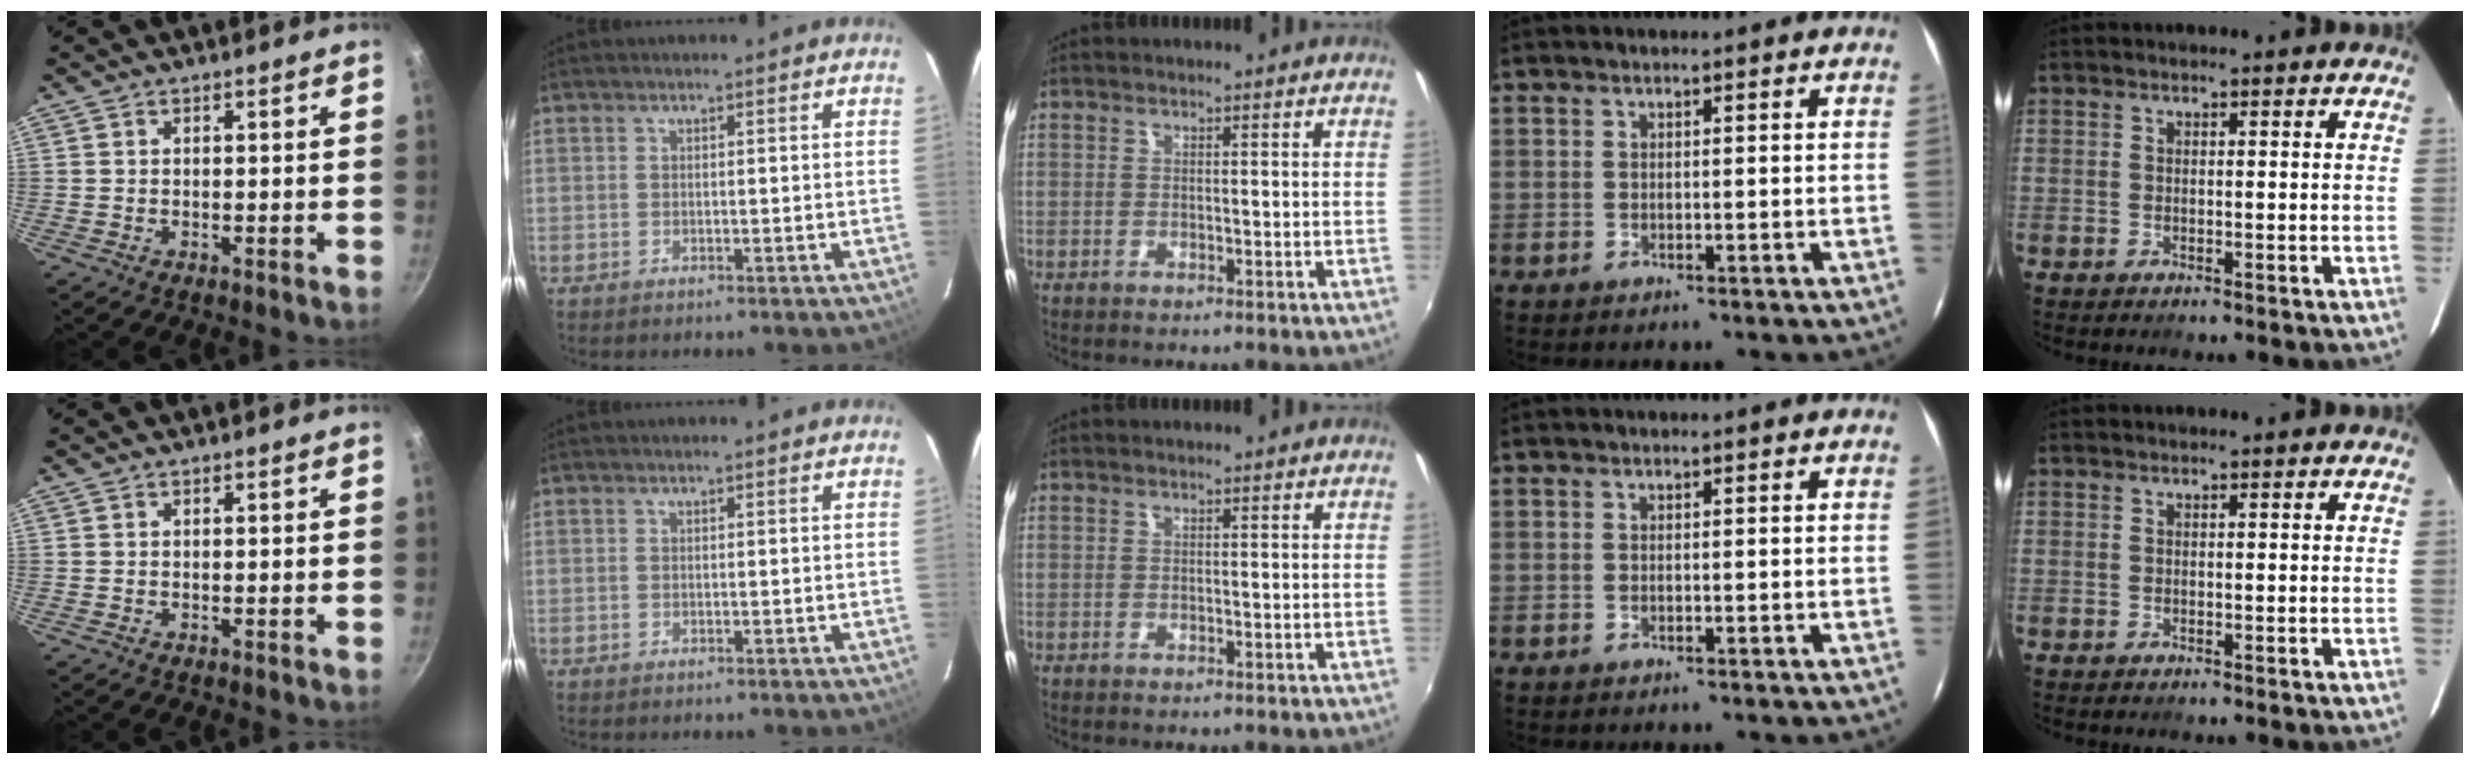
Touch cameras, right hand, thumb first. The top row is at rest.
{}